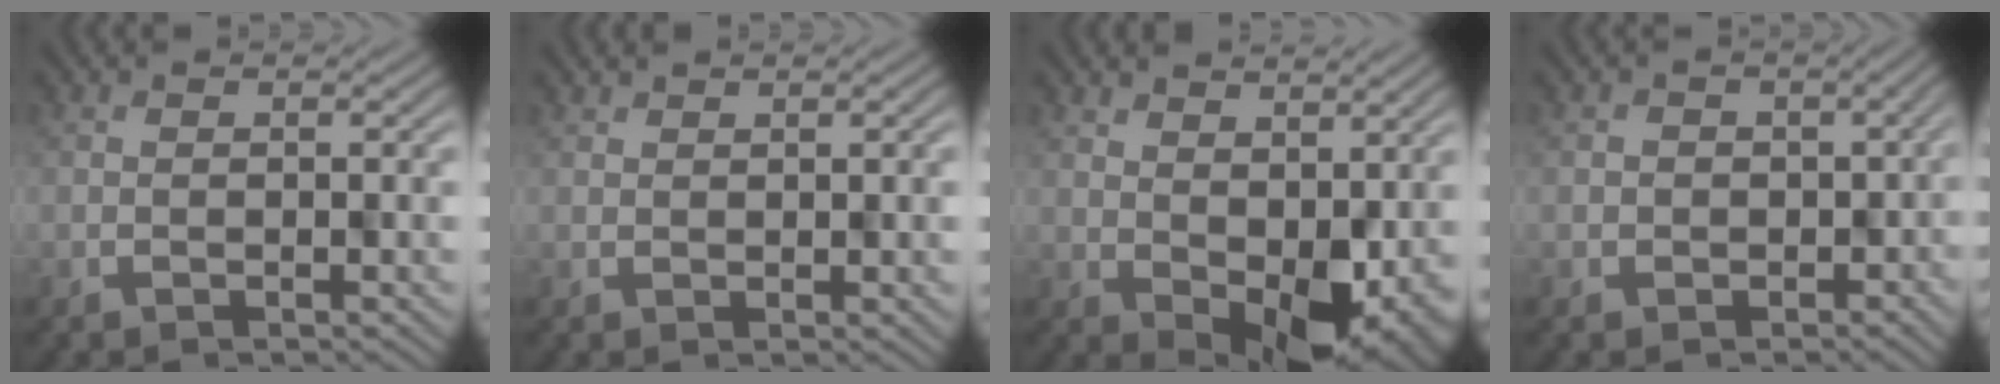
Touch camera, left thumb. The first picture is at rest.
{"total": 0.8, "force": [0.8, 0.3, 0.1], "torque": [0.000, -0.003, 0.015]}
{"total": 6.6, "force": [0.5, 3.8, 5.4], "torque": [-0.080, -0.022, 0.026]}
{"total": 3.5, "force": [-1.6, 2.7, 1.5], "torque": [-0.010, -0.023, -0.027]}